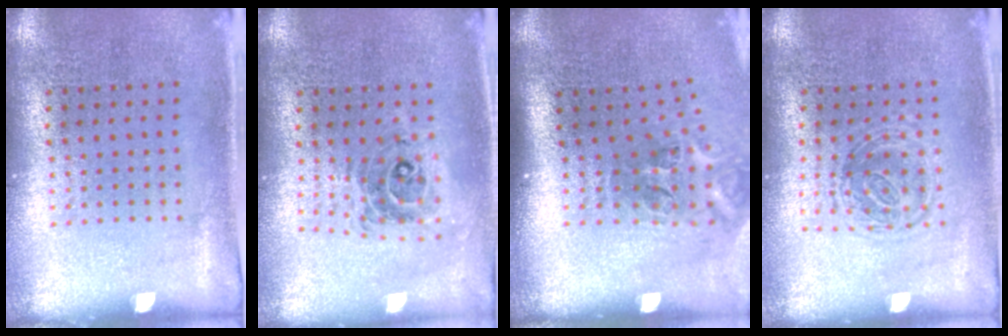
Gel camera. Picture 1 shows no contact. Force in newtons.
{"total": 0.7, "press": 0.7, "slide": 0.2}
{"total": 2.4, "press": 1.6, "slide": 1.8}
{"total": 1.2, "press": 1.0, "slide": 0.8}